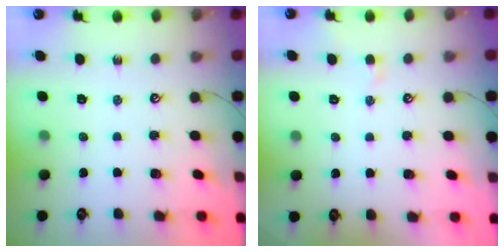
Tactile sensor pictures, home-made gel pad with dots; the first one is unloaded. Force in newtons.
{"total": 1.4, "press": 1.3, "slide": 0.4}